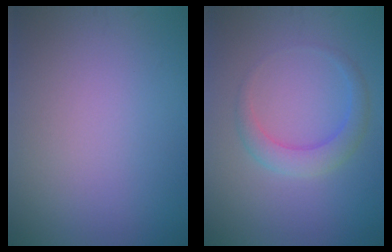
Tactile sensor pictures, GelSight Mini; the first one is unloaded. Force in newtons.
{"total": 2.8, "press": 2.8, "slide": 0.1}